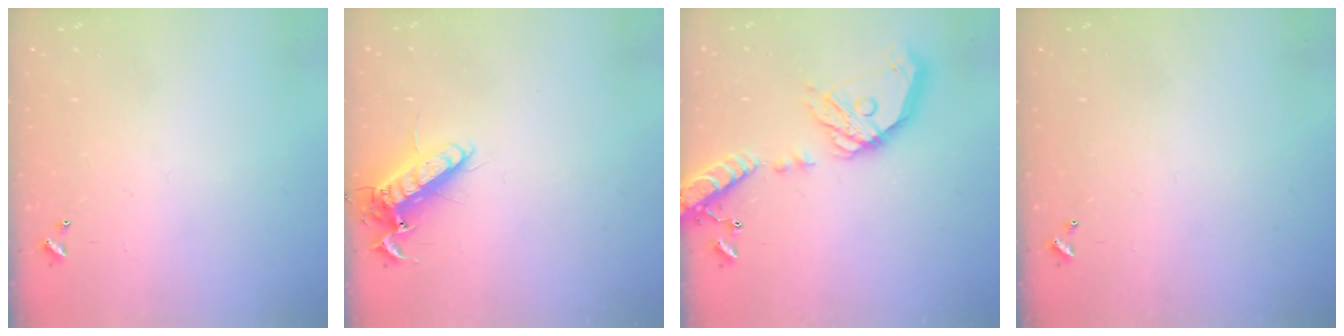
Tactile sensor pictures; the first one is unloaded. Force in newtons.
{"total": 12.7, "press": 12.5, "slide": 2.1}
{"total": 21.8, "press": 21.5, "slide": 3.7}
{"total": 0.0}